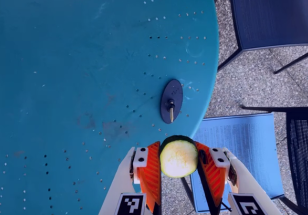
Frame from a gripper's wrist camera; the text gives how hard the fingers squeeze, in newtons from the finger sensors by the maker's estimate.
{"total": 13.6, "left": 14.0, "right": 13.2}